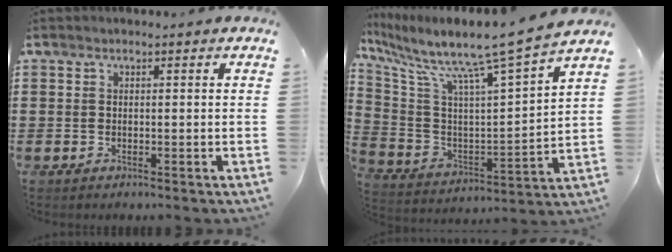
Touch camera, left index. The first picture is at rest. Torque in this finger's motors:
{"motor_torque": [2.14, 0.00, 0.16, 0.01]}